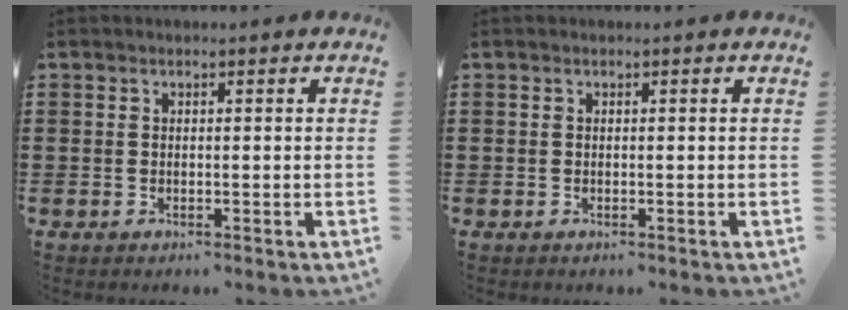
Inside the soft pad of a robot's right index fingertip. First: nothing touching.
{"total": 0.0}